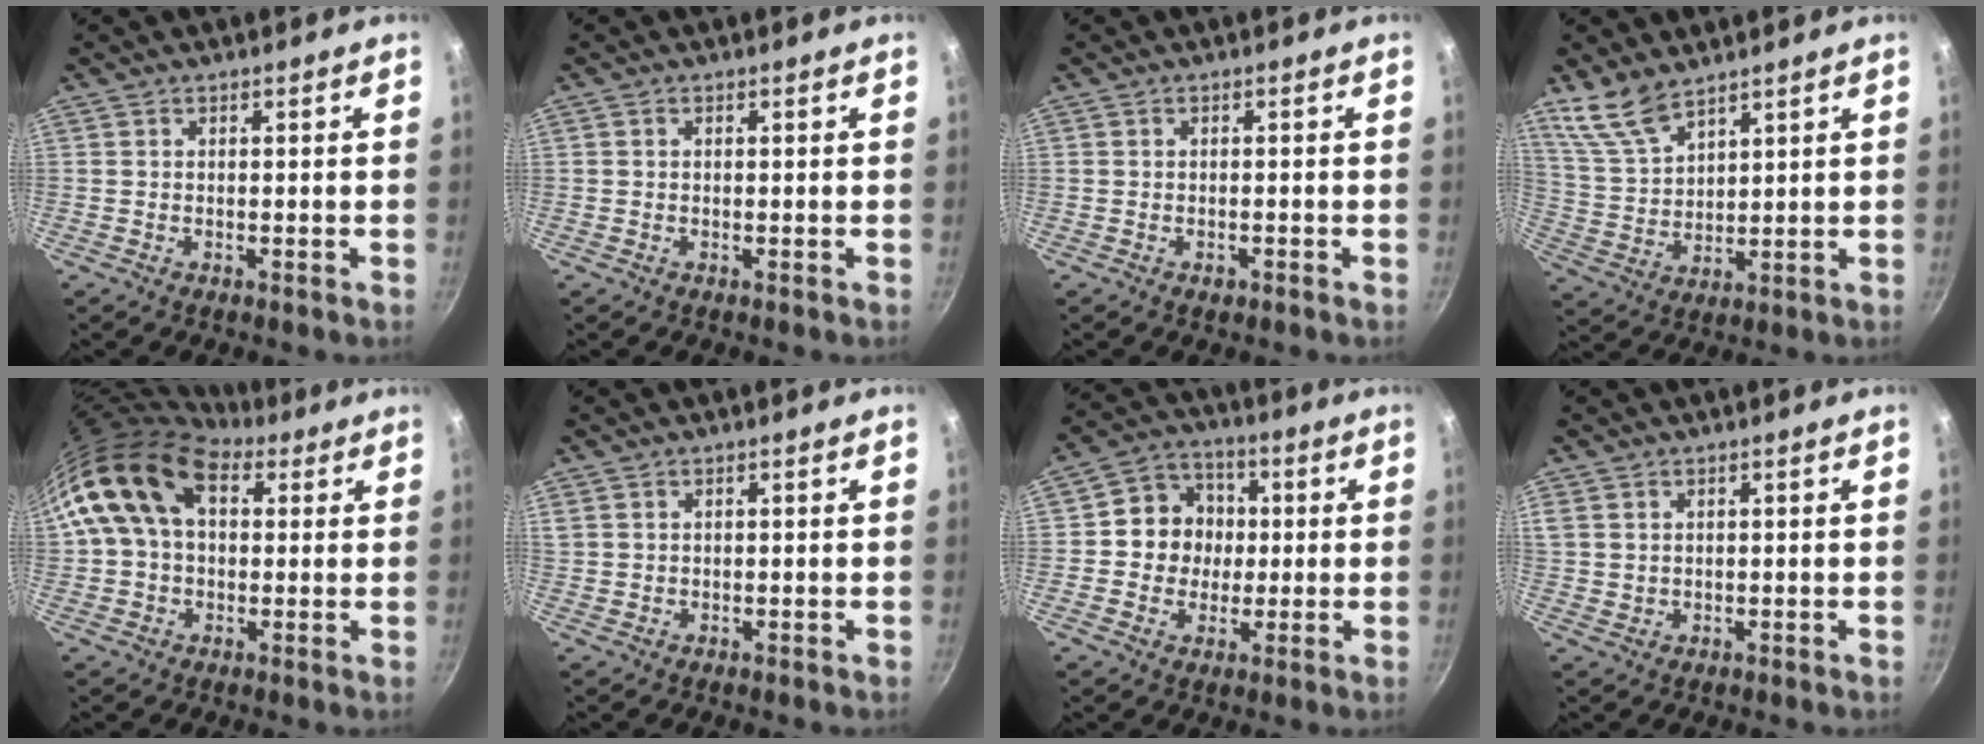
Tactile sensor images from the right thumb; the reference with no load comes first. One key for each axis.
{"total": 0.0}
{"total": 1.0, "fx": -0.7, "fy": 0.5, "fz": 0.6, "tx": -0.013, "ty": 0.003, "tz": -0.009}
{"total": 8.2, "fx": 6.6, "fy": 3.0, "fz": 3.9, "tx": -0.076, "ty": -0.029, "tz": 0.149}
{"total": 15.0, "fx": 4.8, "fy": 9.9, "fz": 10.2, "tx": -0.158, "ty": 0.017, "tz": 0.069}
{"total": 1.0, "fx": 0.6, "fy": 0.8, "fz": 0.3, "tx": -0.003, "ty": 0.003, "tz": 0.012}
{"total": 9.8, "fx": 0.5, "fy": 9.0, "fz": 3.7, "tx": -0.015, "ty": 0.015, "tz": -0.007}
{"total": 3.0, "fx": 1.5, "fy": 2.3, "fz": 1.4, "tx": -0.019, "ty": -0.002, "tz": 0.033}